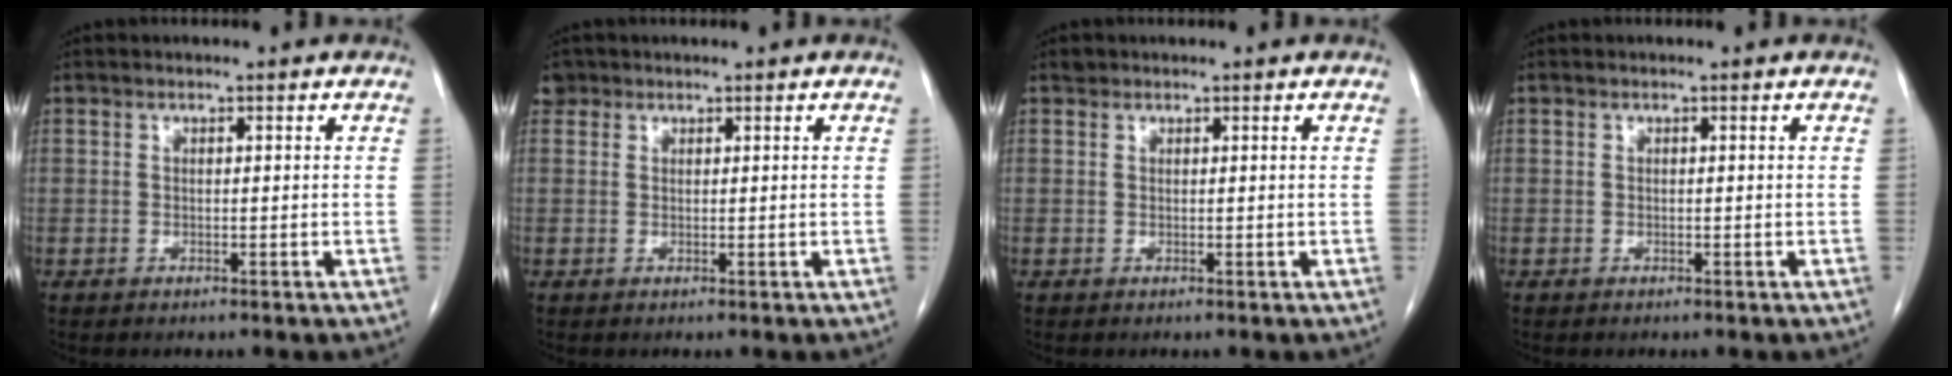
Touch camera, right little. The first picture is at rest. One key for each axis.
{"total": 1.6, "fx": 1.0, "fy": 1.3, "fz": 0.1, "tx": 0.010, "ty": 0.008, "tz": 0.014}
{"total": 0.6, "fx": 0.5, "fy": 0.4, "fz": 0.0, "tx": 0.000, "ty": 0.005, "tz": 0.006}
{"total": 0.0}